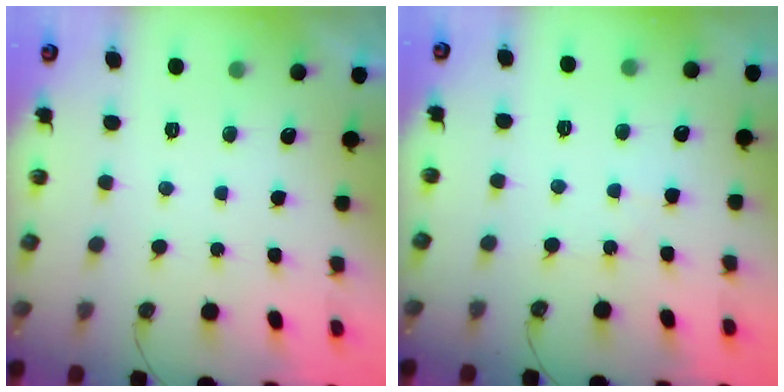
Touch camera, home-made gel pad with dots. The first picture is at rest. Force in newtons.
{"total": 3.0, "press": 2.9, "slide": 0.5}